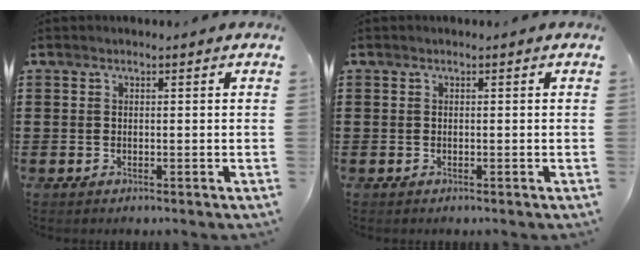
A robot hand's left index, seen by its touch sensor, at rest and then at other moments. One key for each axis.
{"total": 0.0}